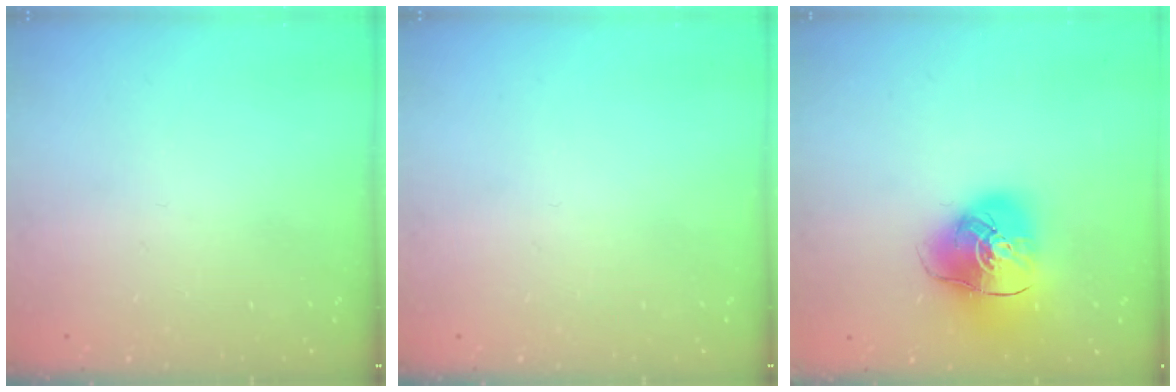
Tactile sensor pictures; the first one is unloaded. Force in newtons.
{"total": 0.0}
{"total": 12.3, "press": 12.2, "slide": 1.9}